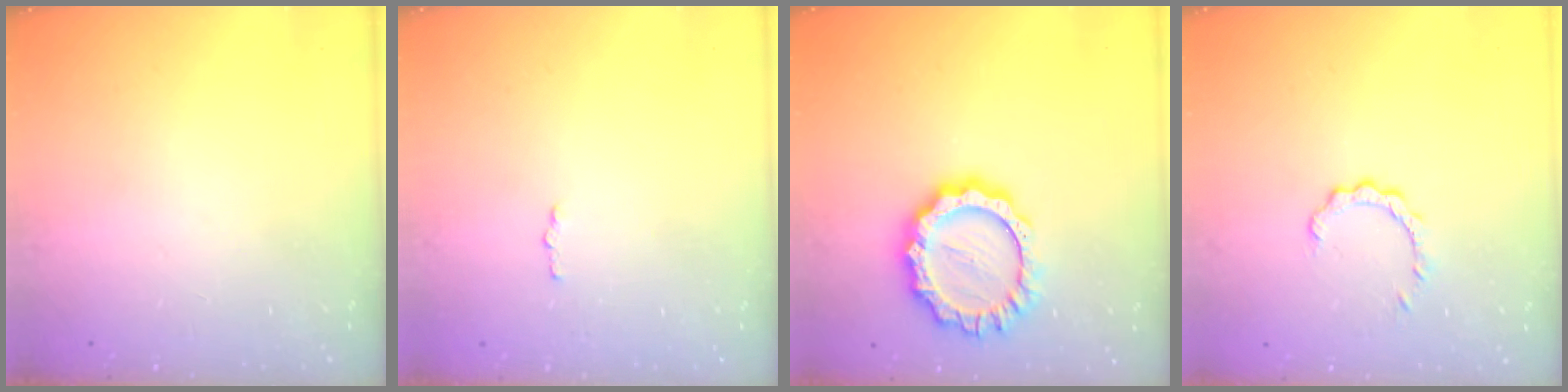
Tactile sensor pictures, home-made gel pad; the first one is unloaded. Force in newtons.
{"total": 1.5, "press": 1.4, "slide": 0.3}
{"total": 13.3, "press": 13.3, "slide": 1.1}
{"total": 2.7, "press": 2.6, "slide": 0.2}